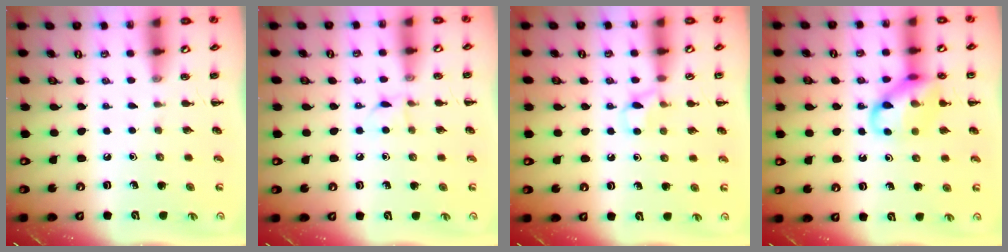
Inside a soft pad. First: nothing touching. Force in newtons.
{"total": 5.6, "press": 5.5, "slide": 1.4}
{"total": 6.2, "press": 5.9, "slide": 2.0}
{"total": 12.8, "press": 12.6, "slide": 2.1}